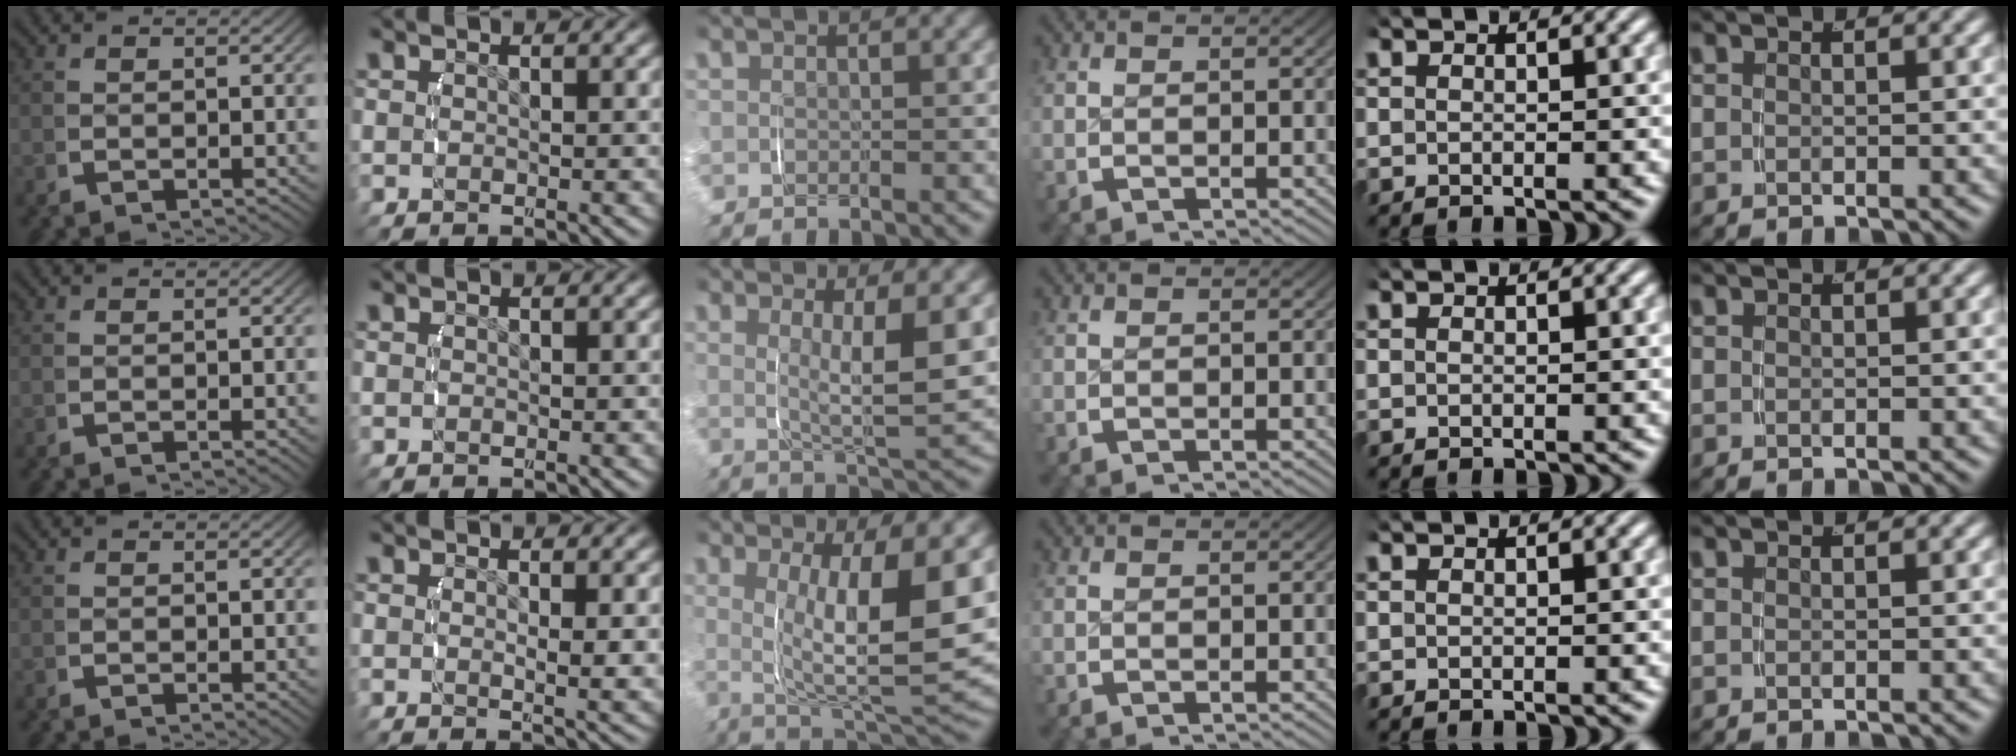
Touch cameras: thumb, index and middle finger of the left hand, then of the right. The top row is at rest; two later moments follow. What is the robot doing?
{"motion": "lift_and_place", "object": "measuring cup"}